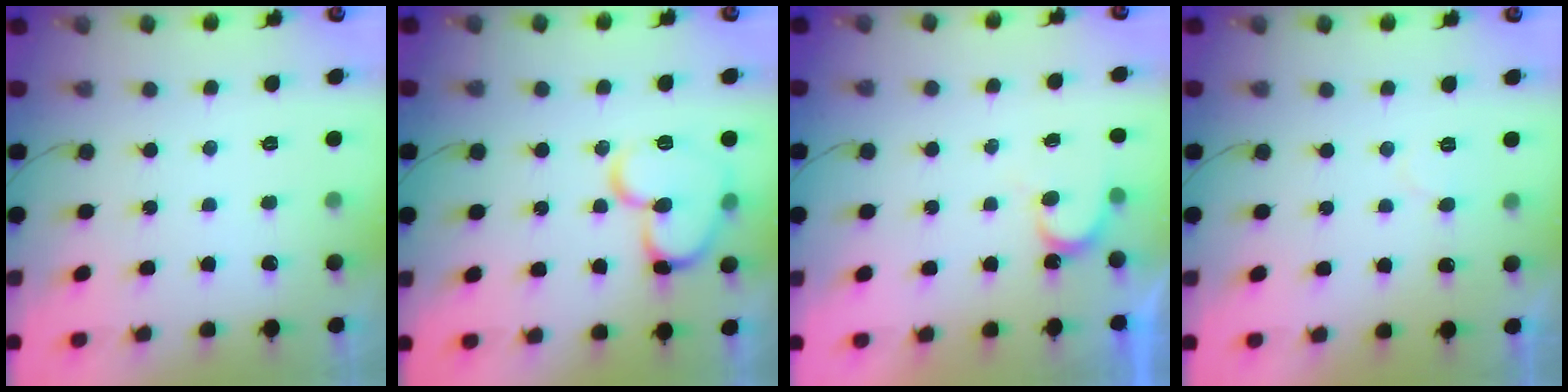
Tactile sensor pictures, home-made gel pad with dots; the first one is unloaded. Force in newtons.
{"total": 14.1, "press": 13.9, "slide": 2.0}
{"total": 3.9, "press": 3.9, "slide": 0.4}
{"total": 4.0, "press": 4.0, "slide": 0.4}